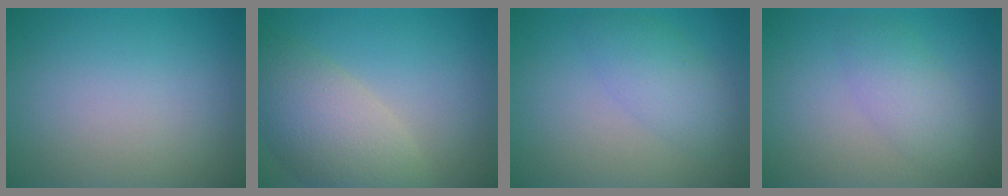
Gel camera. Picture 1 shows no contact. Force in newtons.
{"total": 6.8, "press": 6.8, "slide": 0.6}
{"total": 1.9, "press": 1.9, "slide": 0.2}
{"total": 2.9, "press": 2.9, "slide": 0.2}